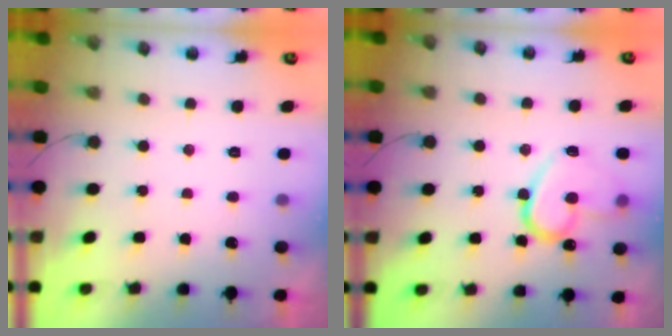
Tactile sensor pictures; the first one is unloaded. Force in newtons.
{"total": 14.9, "press": 14.9, "slide": 1.0}